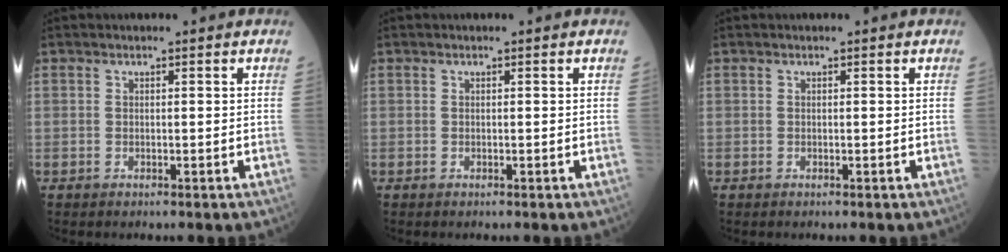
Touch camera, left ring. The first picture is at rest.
{"total": 0.0}
{"total": 0.0}